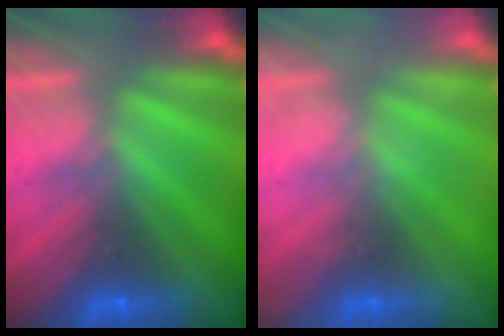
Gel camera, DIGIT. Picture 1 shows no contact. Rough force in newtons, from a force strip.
{"total": 2.3}